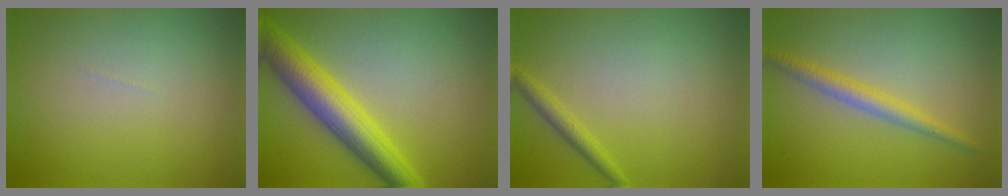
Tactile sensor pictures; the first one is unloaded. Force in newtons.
{"total": 6.4, "press": 6.4, "slide": 0.2}
{"total": 1.4, "press": 1.4, "slide": 0.1}
{"total": 2.4, "press": 2.4, "slide": 0.1}